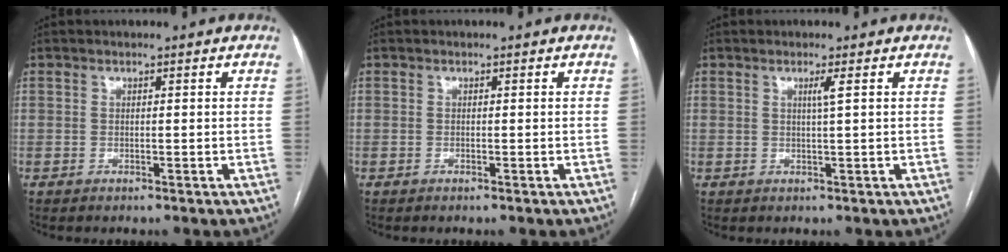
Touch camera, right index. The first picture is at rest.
{"total": 0.0}
{"total": 1.3, "force": [0.5, -0.4, 1.2], "torque": [-0.027, -0.003, 0.010]}